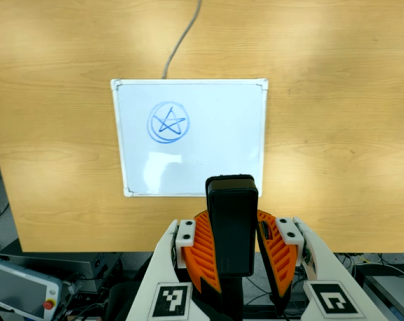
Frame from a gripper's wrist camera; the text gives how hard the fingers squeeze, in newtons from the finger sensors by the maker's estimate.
{"total": 10.5, "left": 9.3, "right": 11.7}